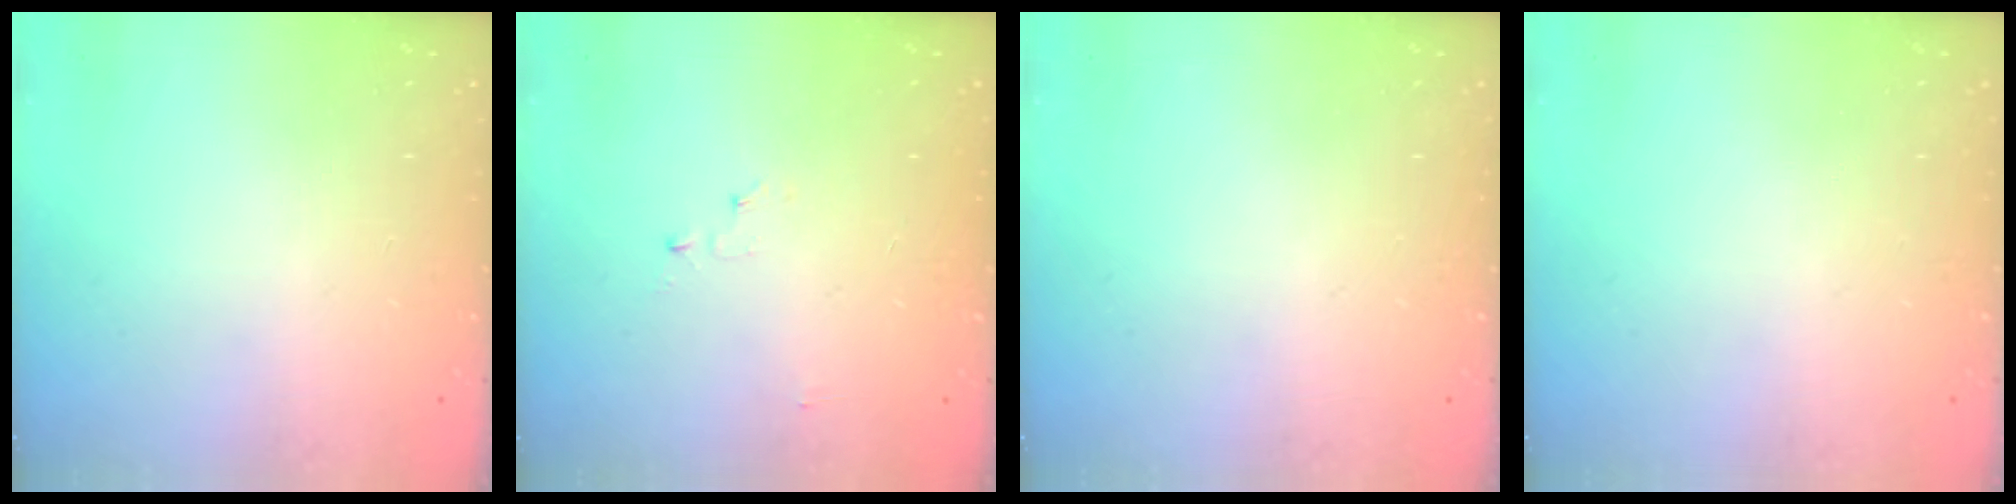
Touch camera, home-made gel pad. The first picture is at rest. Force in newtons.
{"total": 2.8, "press": 2.8, "slide": 0.3}
{"total": 0.0}
{"total": 0.0}